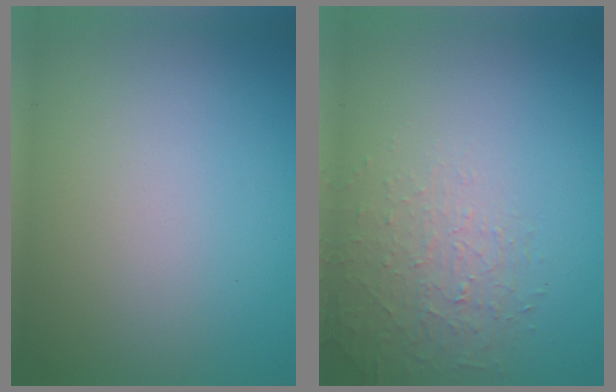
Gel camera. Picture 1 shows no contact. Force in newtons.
{"total": 1.5, "press": 0.8, "slide": 1.3}